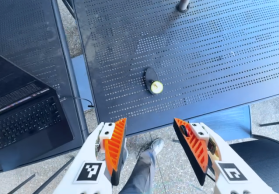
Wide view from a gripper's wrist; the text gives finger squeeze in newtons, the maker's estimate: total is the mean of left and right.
{"total": 0.0}